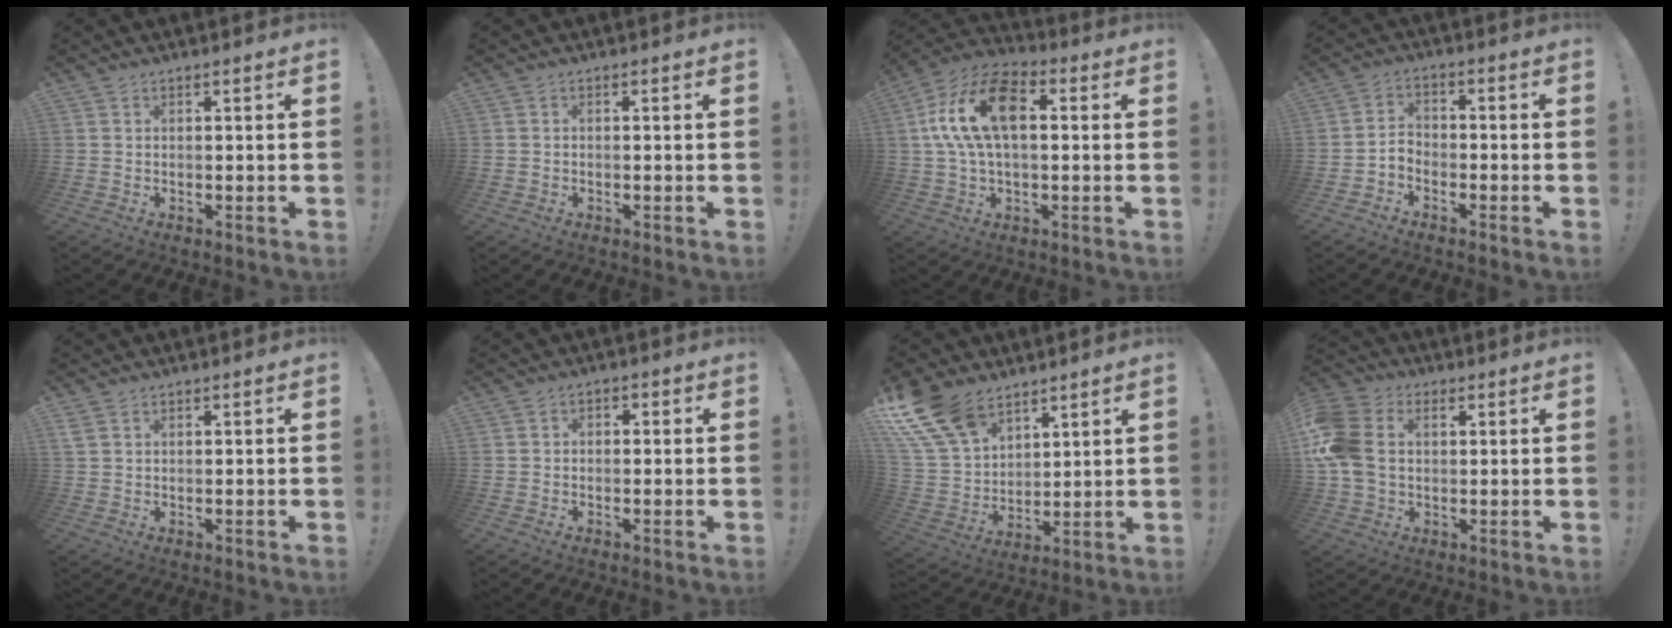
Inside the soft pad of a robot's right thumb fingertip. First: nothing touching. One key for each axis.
{"total": 0.9, "fx": -0.6, "fy": 0.5, "fz": 0.4, "tx": -0.011, "ty": 0.004, "tz": -0.010}
{"total": 16.9, "fx": 3.0, "fy": 9.6, "fz": 13.6, "tx": -0.253, "ty": 0.014, "tz": 0.054}
{"total": 4.1, "fx": -2.9, "fy": 2.4, "fz": 1.8, "tx": -0.039, "ty": 0.009, "tz": -0.052}
{"total": 1.7, "fx": 1.0, "fy": 1.0, "fz": 1.0, "tx": -0.023, "ty": 0.004, "tz": 0.019}
{"total": 2.1, "fx": -1.4, "fy": 1.3, "fz": 1.0, "tx": -0.010, "ty": 0.010, "tz": -0.027}
{"total": 17.9, "fx": 11.6, "fy": 10.2, "fz": 9.0, "tx": -0.194, "ty": -0.068, "tz": 0.223}
{"total": 13.6, "fx": 1.7, "fy": 10.1, "fz": 8.9, "tx": -0.194, "ty": 0.008, "tz": 0.035}